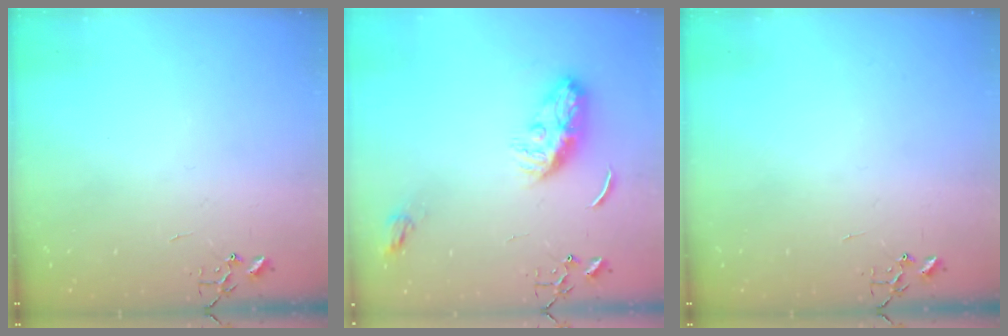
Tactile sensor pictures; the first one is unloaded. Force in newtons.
{"total": 9.9, "press": 9.9, "slide": 0.1}
{"total": 0.0}